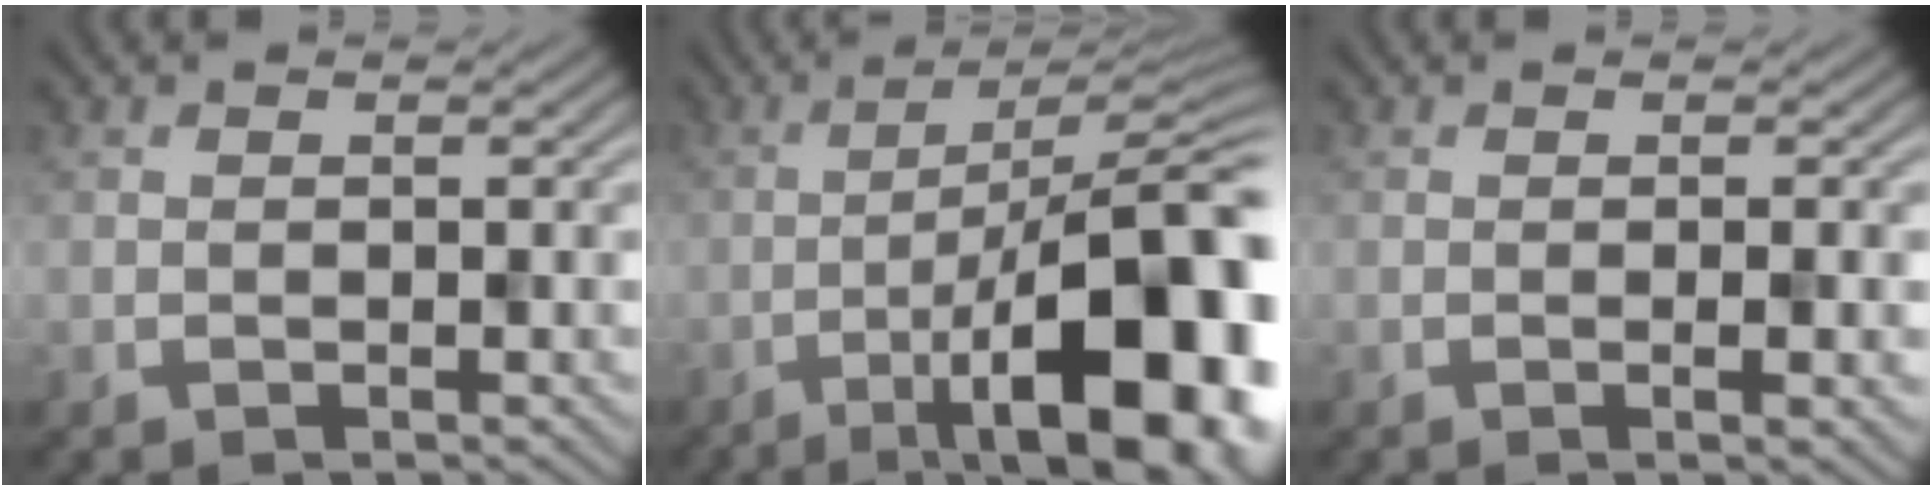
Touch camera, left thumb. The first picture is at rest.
{"total": 17.5, "force": [-6.6, 5.0, 15.4], "torque": [-0.200, 0.006, -0.093]}
{"total": 1.9, "force": [-0.4, 0.1, 1.9], "torque": [-0.034, 0.004, -0.009]}